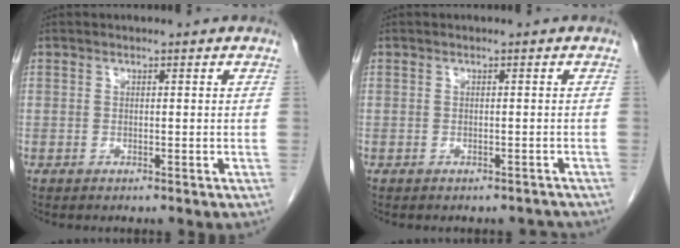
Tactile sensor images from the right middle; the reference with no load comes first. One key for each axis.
{"total": 3.0, "fx": -2.7, "fy": 1.3, "fz": 0.3, "tx": 0.000, "ty": 0.001, "tz": -0.030}